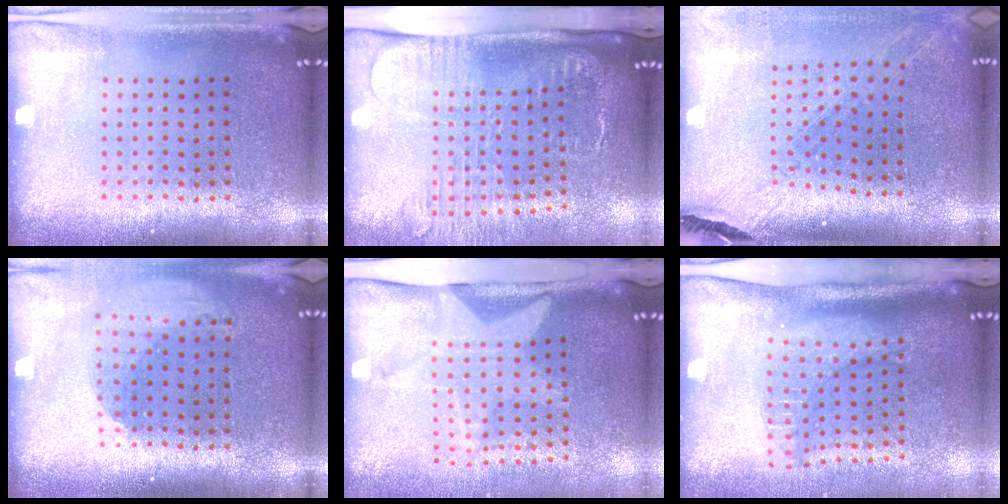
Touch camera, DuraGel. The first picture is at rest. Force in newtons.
{"total": 2.6, "press": 2.0, "slide": 1.7}
{"total": 1.5, "press": 1.4, "slide": 0.5}
{"total": 1.9, "press": 1.5, "slide": 1.3}
{"total": 2.1, "press": 1.5, "slide": 1.4}
{"total": 2.2, "press": 1.7, "slide": 1.5}